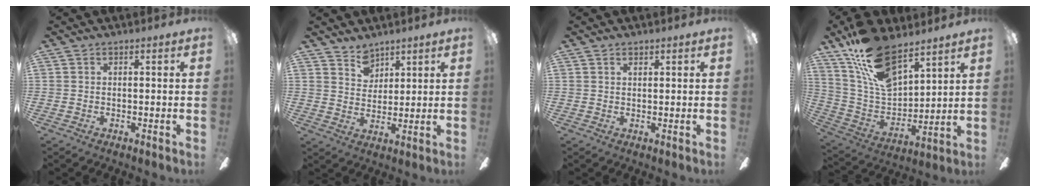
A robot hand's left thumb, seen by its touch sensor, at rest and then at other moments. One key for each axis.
{"total": 5.9, "fx": 4.8, "fy": 3.4, "fz": 0.4, "tx": -0.004, "ty": -0.026, "tz": 0.089}
{"total": 1.3, "fx": 0.8, "fy": 0.6, "fz": 0.9, "tx": -0.010, "ty": -0.003, "tz": 0.014}
{"total": 18.0, "fx": 12.5, "fy": 7.8, "fz": 10.5, "tx": -0.208, "ty": -0.068, "tz": 0.226}